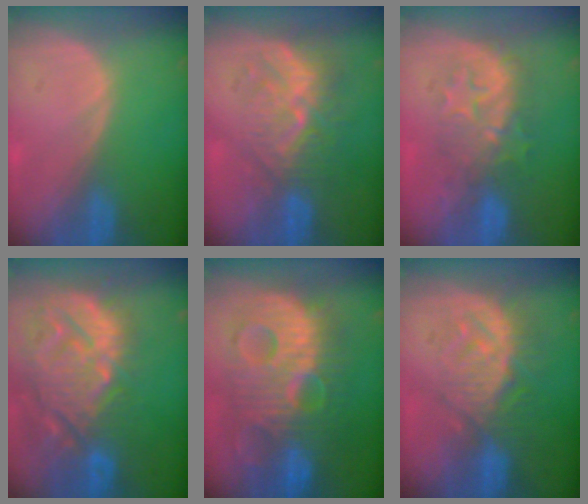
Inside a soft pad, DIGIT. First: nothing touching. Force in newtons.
{"total": 9.3, "press": 8.3, "slide": 4.1}
{"total": 7.9, "press": 7.8, "slide": 1.4}
{"total": 14.5, "press": 12.4, "slide": 7.5}
{"total": 13.6, "press": 13.5, "slide": 1.2}
{"total": 9.3, "press": 8.6, "slide": 3.6}